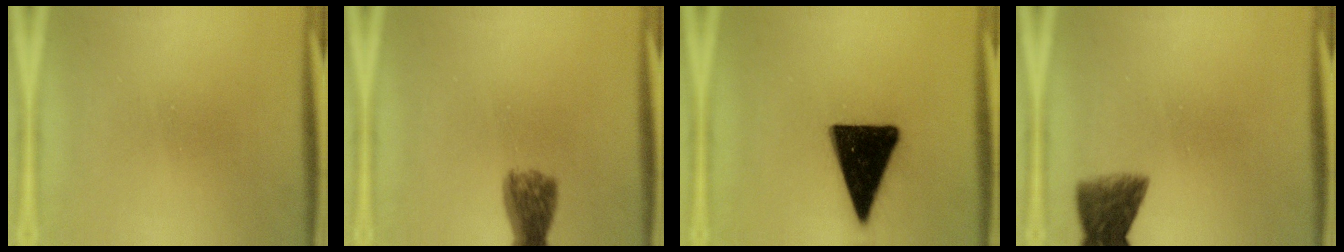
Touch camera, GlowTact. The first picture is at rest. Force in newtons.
{"total": 4.6}
{"total": 18.3}
{"total": 5.8}